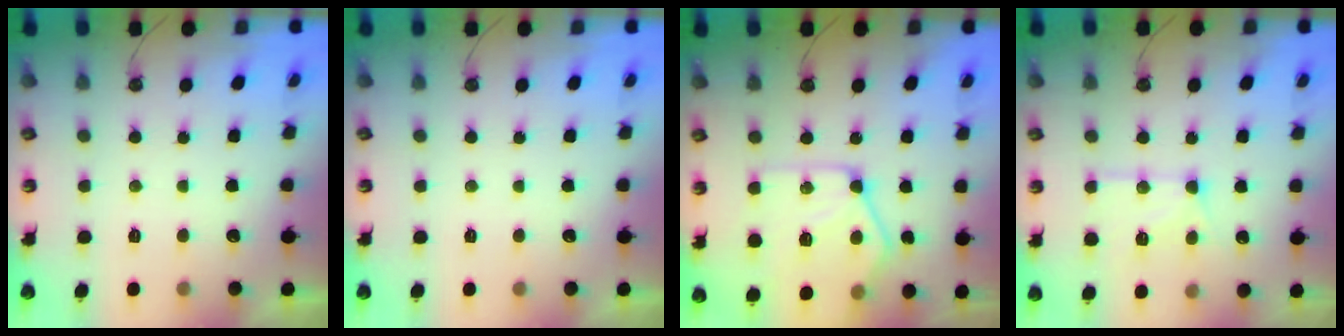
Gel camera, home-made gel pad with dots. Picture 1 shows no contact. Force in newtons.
{"total": 0.0}
{"total": 15.4, "press": 15.4, "slide": 1.1}
{"total": 13.0, "press": 12.9, "slide": 1.1}